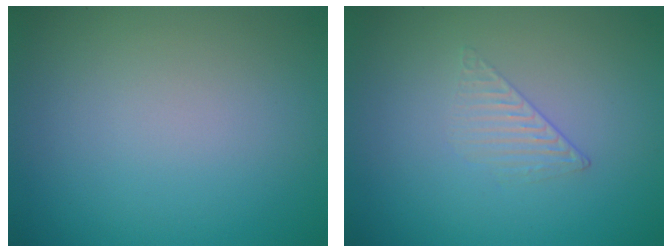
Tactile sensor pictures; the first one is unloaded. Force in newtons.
{"total": 1.4, "press": 0.3, "slide": 1.4}